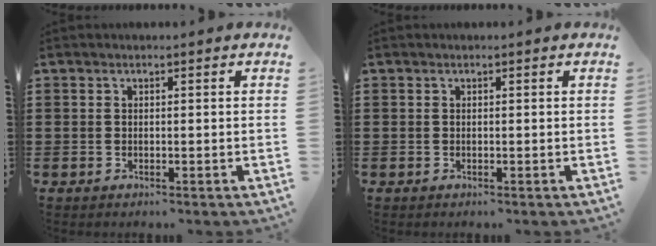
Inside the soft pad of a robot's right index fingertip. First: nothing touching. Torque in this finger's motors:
{"motor_torque": [0.02, 0.01, 0.00, 0.00]}